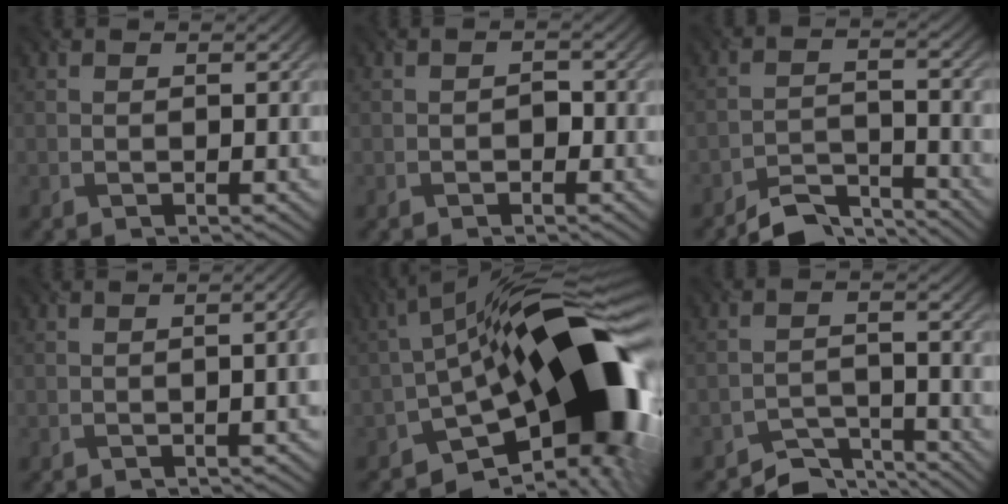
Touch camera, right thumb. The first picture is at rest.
{"total": 1.2, "force": [-0.5, 0.8, 0.7], "torque": [-0.010, 0.001, -0.011]}
{"total": 5.7, "force": [-5.2, 1.2, 1.9], "torque": [-0.037, -0.001, -0.097]}
{"total": 2.8, "force": [-0.6, 0.8, 2.6], "torque": [-0.027, 0.008, -0.011]}
{"total": 18.4, "force": [-4.9, 8.1, 15.8], "torque": [-0.211, 0.007, -0.090]}
{"total": 4.9, "force": [-4.5, 1.4, 1.4], "torque": [-0.021, 0.000, -0.079]}